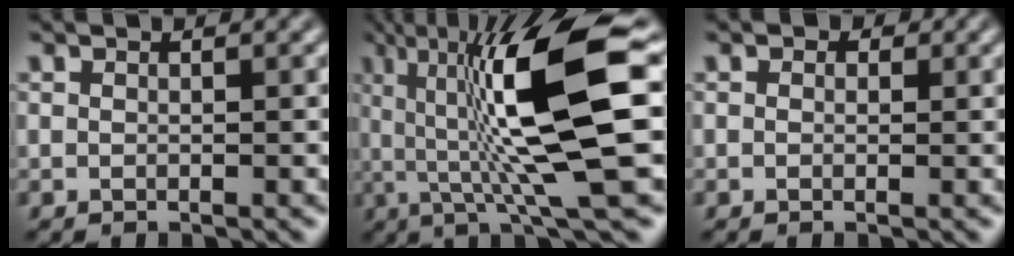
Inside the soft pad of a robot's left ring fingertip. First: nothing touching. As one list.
[{"total": 11.7, "force": [1.5, 2.2, 11.4], "torque": [-0.194, 0.006, 0.032]}, {"total": 2.5, "force": [0.9, 2.0, 1.3], "torque": [-0.007, 0.015, -0.012]}]